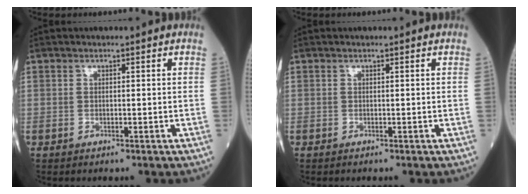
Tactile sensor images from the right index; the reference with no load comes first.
{"total": 0.0}